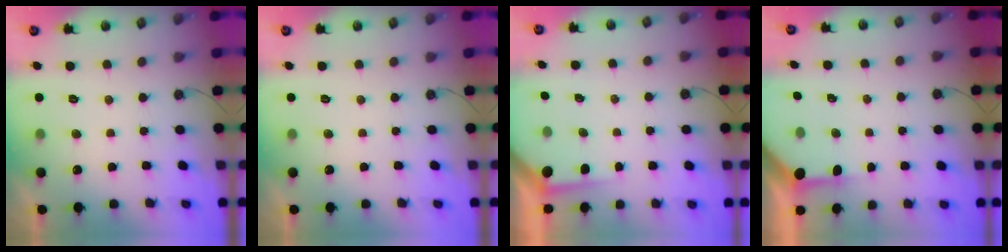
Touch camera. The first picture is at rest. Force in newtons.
{"total": 0.0}
{"total": 2.2, "press": 2.2, "slide": 0.3}
{"total": 3.8, "press": 3.7, "slide": 0.2}